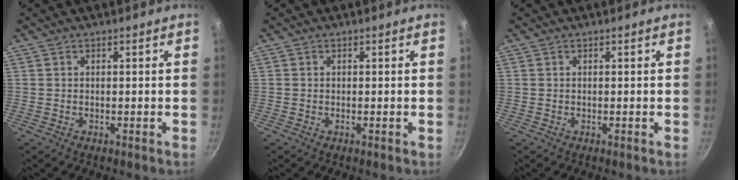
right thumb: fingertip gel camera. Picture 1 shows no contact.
{"total": 0.0}
{"total": 0.0}